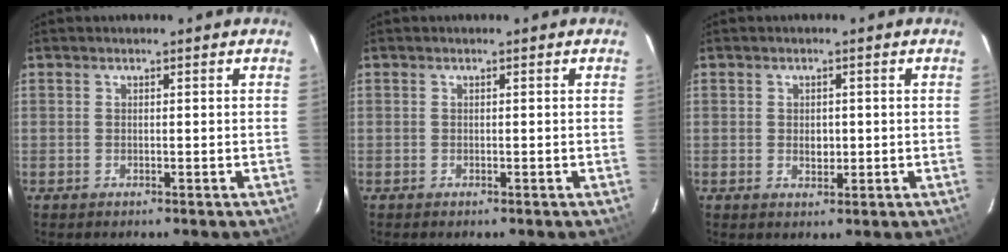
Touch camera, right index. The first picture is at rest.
{"total": 0.0}
{"total": 2.2, "force": [-0.1, 1.7, 1.5], "torque": [-0.023, 0.001, 0.000]}